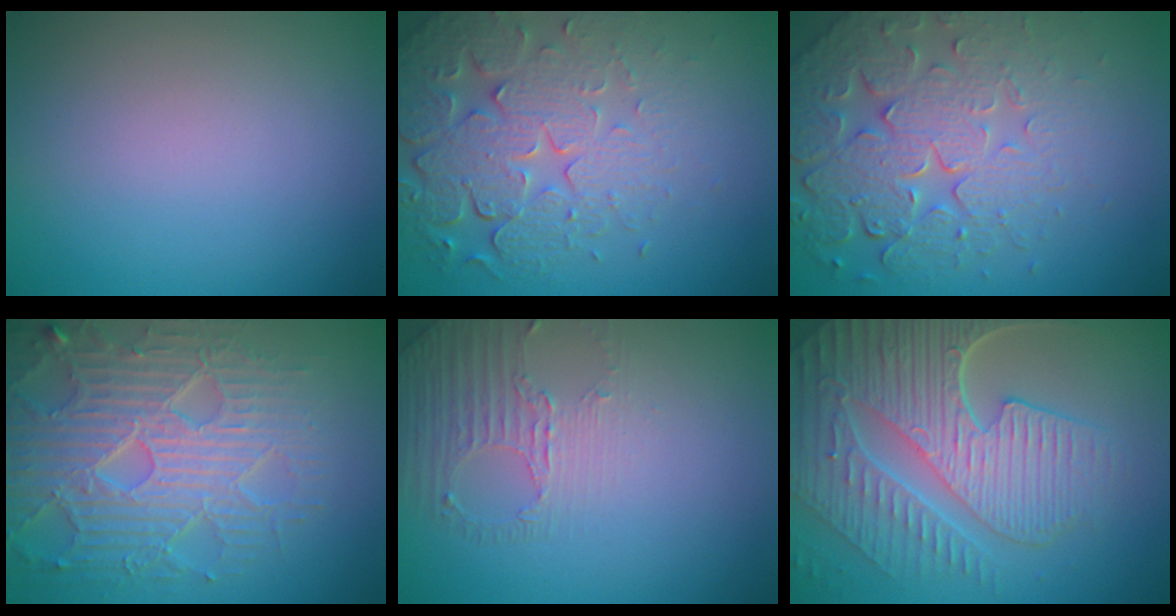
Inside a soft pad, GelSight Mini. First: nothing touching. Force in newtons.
{"total": 7.6, "press": 5.5, "slide": 5.3}
{"total": 7.9, "press": 5.6, "slide": 5.5}
{"total": 7.8, "press": 6.0, "slide": 4.9}
{"total": 1.6, "press": 1.0, "slide": 1.2}
{"total": 9.5, "press": 6.4, "slide": 7.1}